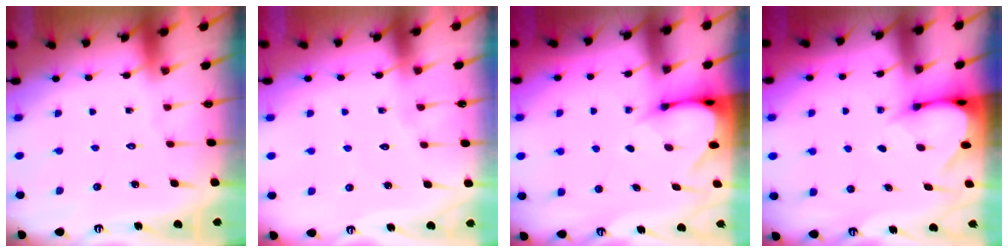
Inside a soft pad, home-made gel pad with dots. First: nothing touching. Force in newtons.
{"total": 5.5, "press": 5.5, "slide": 0.4}
{"total": 3.5, "press": 3.5, "slide": 0.3}
{"total": 3.5, "press": 3.5, "slide": 0.3}